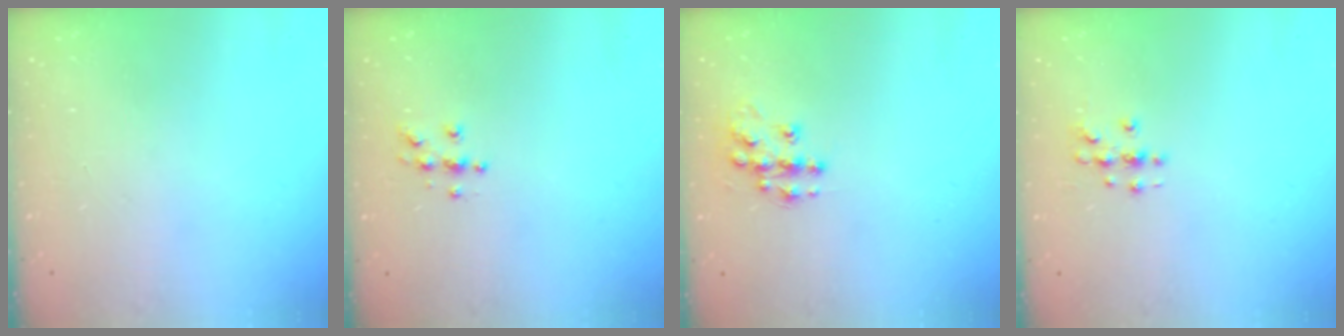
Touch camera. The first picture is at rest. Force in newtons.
{"total": 5.4, "press": 5.4, "slide": 0.1}
{"total": 11.4, "press": 11.4, "slide": 0.8}
{"total": 3.6, "press": 3.5, "slide": 0.4}